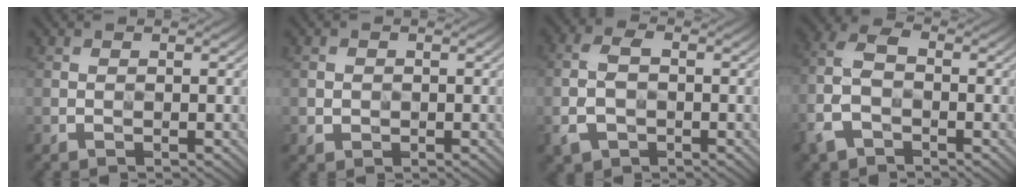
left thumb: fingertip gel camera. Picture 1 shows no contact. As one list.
[{"total": 1.2, "force": [-0.2, 1.1, 0.4], "torque": [-0.006, -0.007, -0.006]}, {"total": 5.0, "force": [-1.6, 3.3, 3.4], "torque": [-0.085, -0.003, -0.035]}, {"total": 7.0, "force": [-3.3, 4.1, 4.6], "torque": [-0.120, 0.001, -0.078]}]